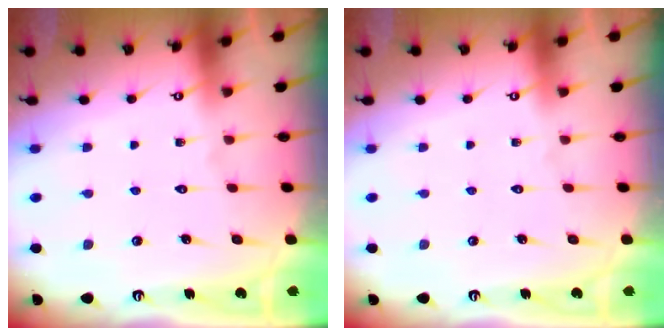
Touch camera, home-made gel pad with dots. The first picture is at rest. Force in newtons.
{"total": 0.0}